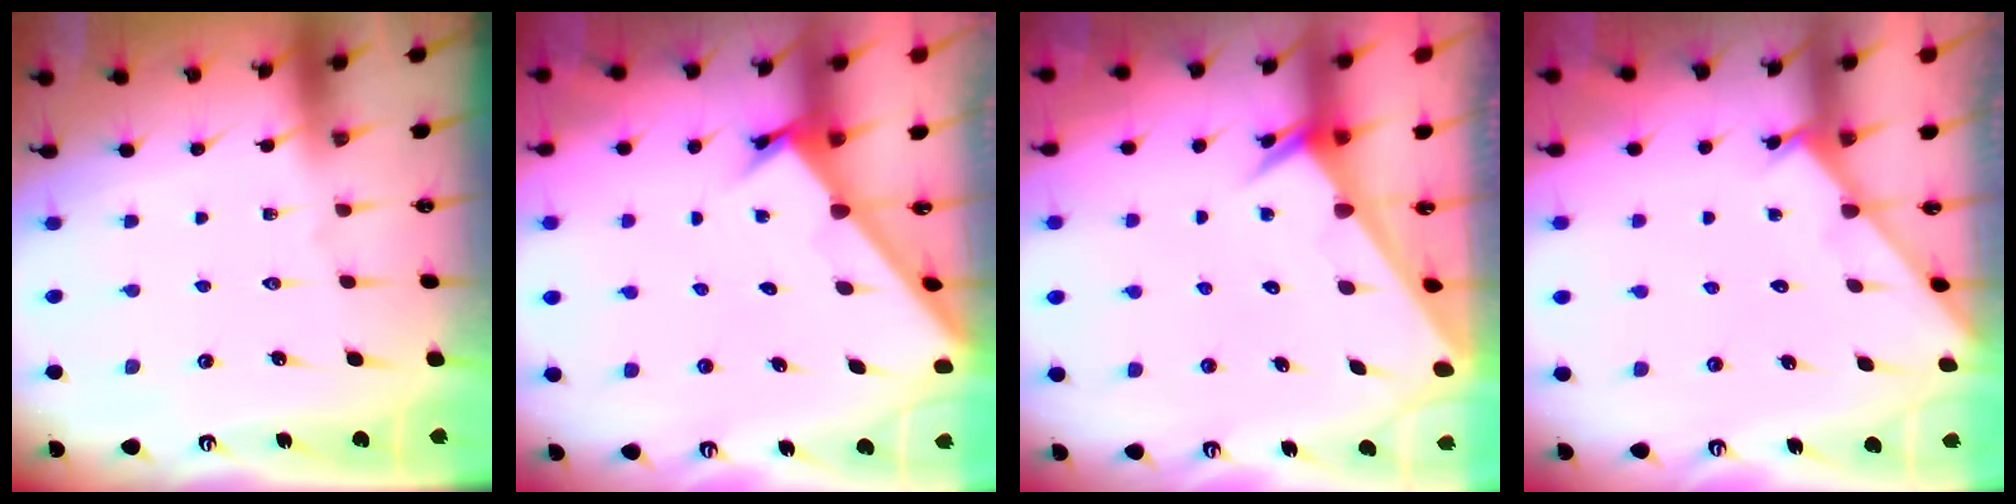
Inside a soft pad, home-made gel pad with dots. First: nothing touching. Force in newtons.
{"total": 2.1, "press": 2.1, "slide": 0.2}
{"total": 2.6, "press": 2.6, "slide": 0.1}
{"total": 1.1, "press": 1.1, "slide": 0.1}